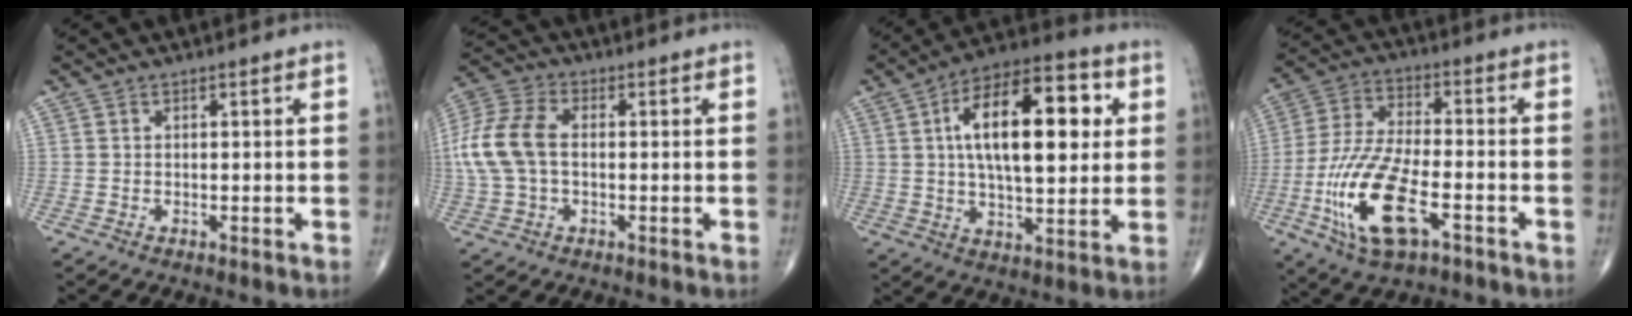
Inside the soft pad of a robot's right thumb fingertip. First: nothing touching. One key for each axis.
{"total": 12.1, "fx": 0.2, "fy": 7.6, "fz": 9.4, "tx": -0.217, "ty": 0.027, "tz": 0.001}
{"total": 20.8, "fx": 4.4, "fy": 9.2, "fz": 18.1, "tx": -0.269, "ty": 0.010, "tz": 0.062}
{"total": 16.5, "fx": -6.1, "fy": 6.6, "fz": 13.8, "tx": -0.292, "ty": 0.019, "tz": -0.109}